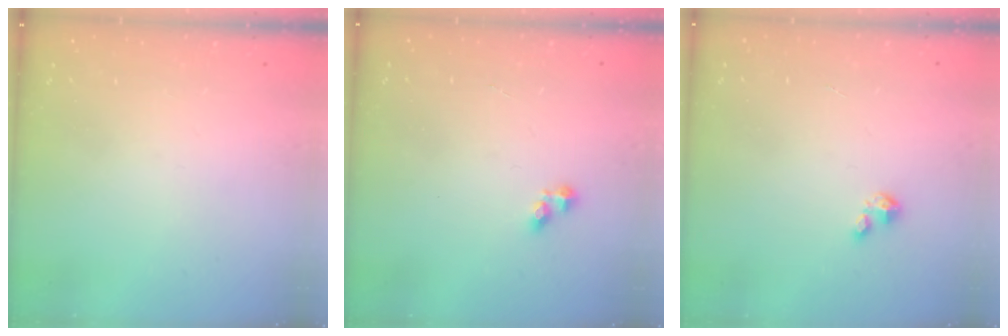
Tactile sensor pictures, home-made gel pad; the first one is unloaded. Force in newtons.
{"total": 2.1, "press": 2.1, "slide": 0.3}
{"total": 1.2, "press": 1.2, "slide": 0.2}